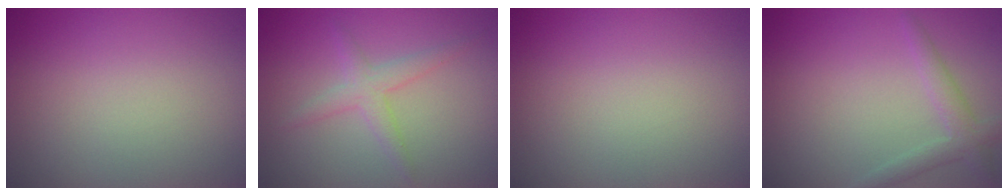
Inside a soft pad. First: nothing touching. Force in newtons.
{"total": 2.1, "press": 2.1, "slide": 0.1}
{"total": 0.0}
{"total": 2.2, "press": 2.2, "slide": 0.2}